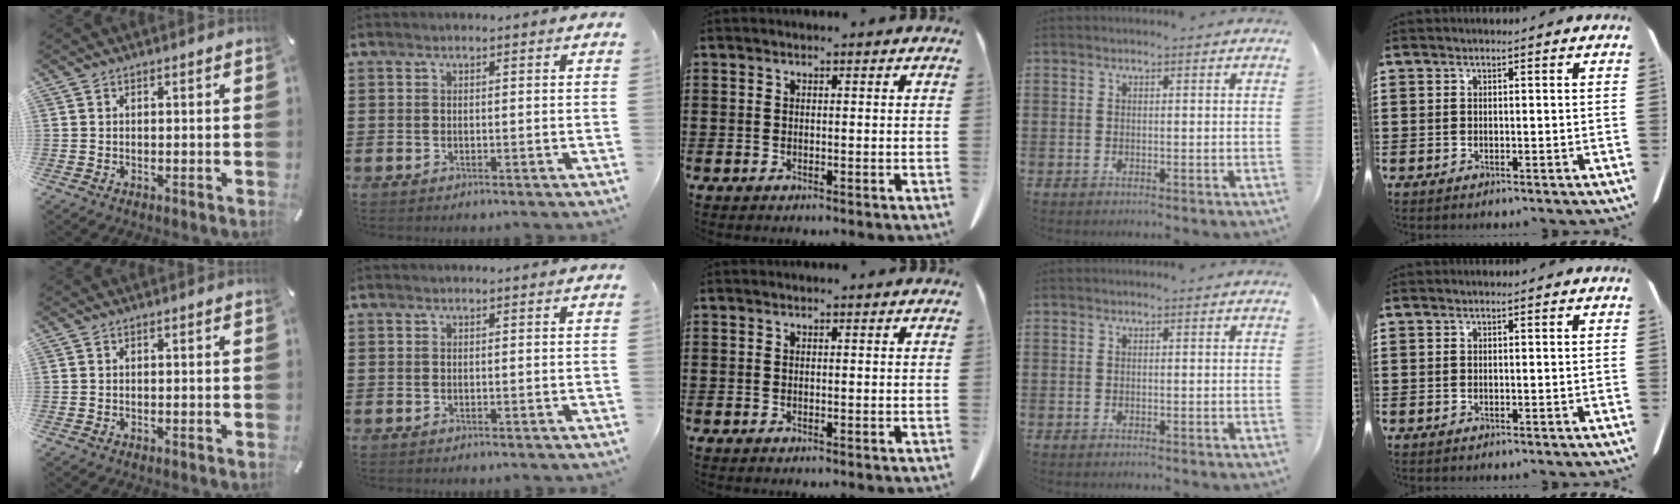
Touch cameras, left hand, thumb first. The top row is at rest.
{}